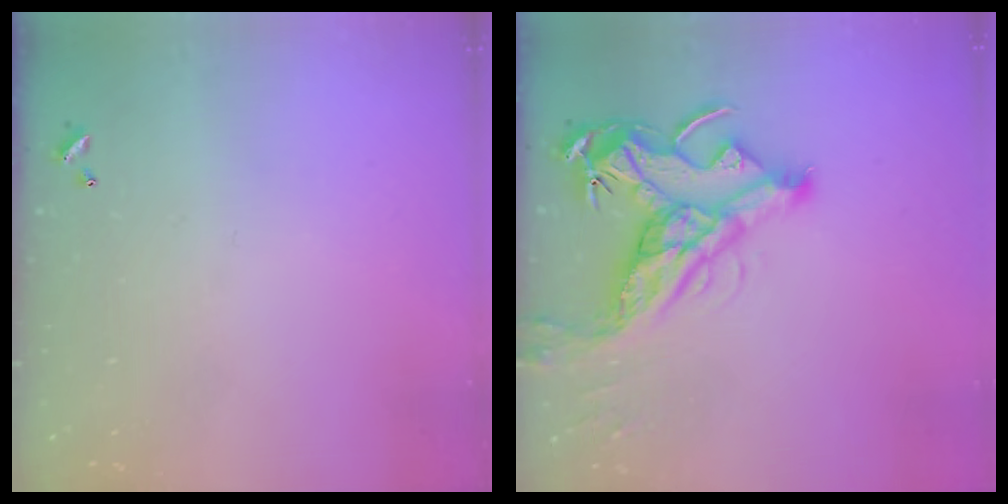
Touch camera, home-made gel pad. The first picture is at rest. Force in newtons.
{"total": 14.7, "press": 14.5, "slide": 2.1}